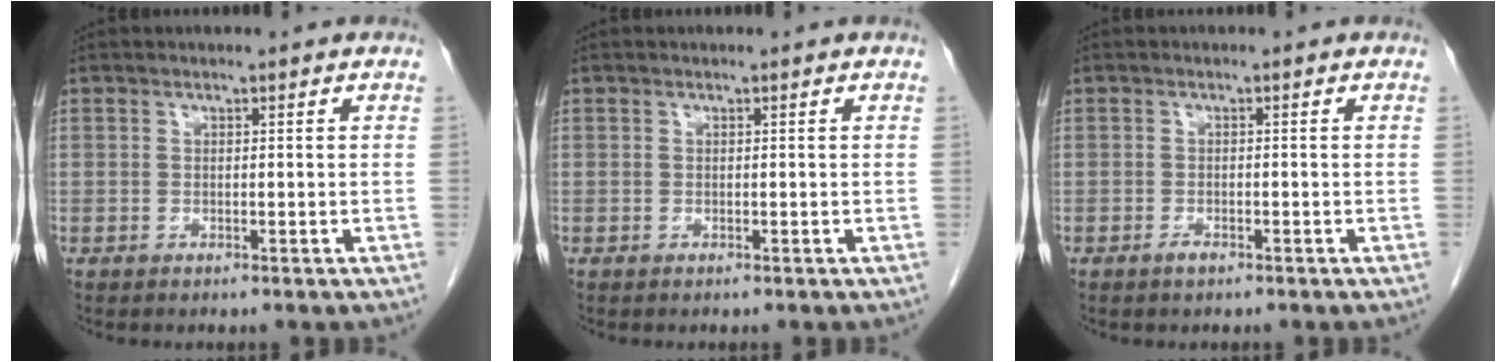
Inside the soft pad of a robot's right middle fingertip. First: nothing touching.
{"total": 0.0}
{"total": 0.9, "force": [-0.7, 0.3, 0.5], "torque": [-0.011, 0.001, -0.010]}